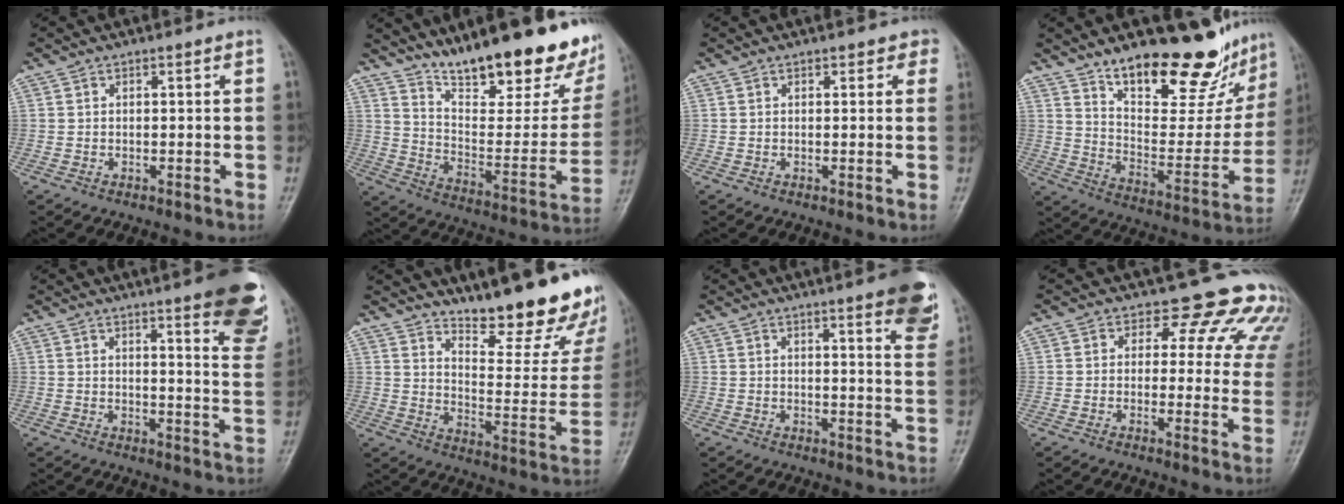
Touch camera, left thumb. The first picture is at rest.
{"total": 27.4, "force": [19.8, 8.5, 16.9], "torque": [-0.212, -0.103, 0.297]}
{"total": 2.0, "force": [1.2, 1.4, 0.6], "torque": [0.024, -0.003, 0.005]}
{"total": 21.9, "force": [16.8, 7.9, 11.6], "torque": [-0.113, -0.109, 0.260]}
{"total": 16.6, "force": [10.5, 3.6, 12.4], "torque": [-0.123, -0.056, 0.118]}
{"total": 23.0, "force": [17.5, 6.5, 13.5], "torque": [-0.147, -0.121, 0.239]}
{"total": 10.9, "force": [6.9, 2.2, 8.2], "torque": [-0.077, -0.029, 0.073]}
{"total": 14.6, "force": [12.3, 6.8, 3.9], "torque": [0.016, -0.074, 0.110]}